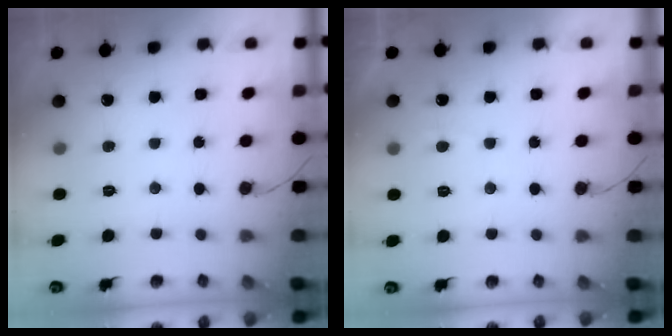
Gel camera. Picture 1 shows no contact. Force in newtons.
{"total": 1.3, "press": 1.2, "slide": 0.5}